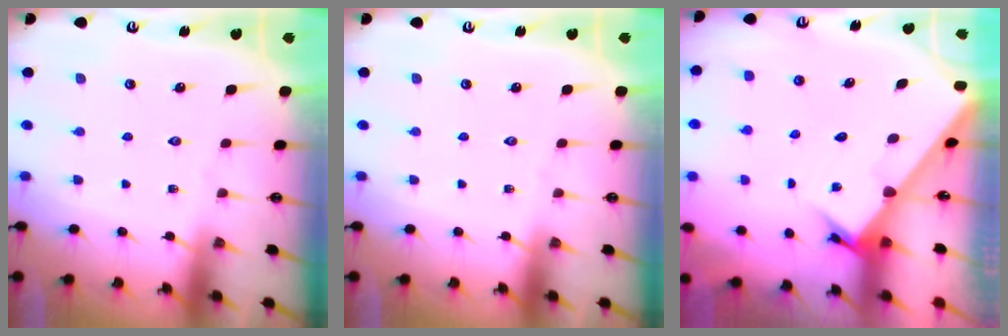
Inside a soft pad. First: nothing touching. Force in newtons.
{"total": 0.0}
{"total": 2.5, "press": 2.5, "slide": 0.3}